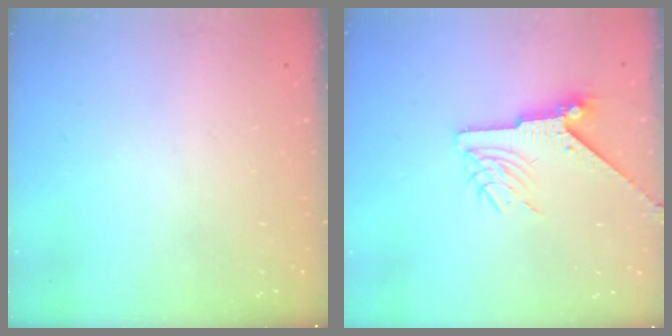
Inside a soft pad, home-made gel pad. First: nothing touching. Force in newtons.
{"total": 8.4, "press": 8.3, "slide": 0.2}